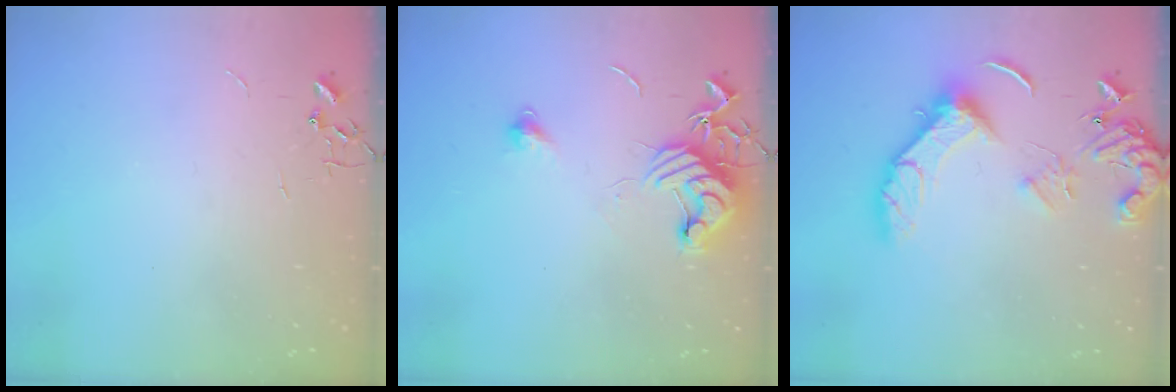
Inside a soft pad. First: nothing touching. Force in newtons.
{"total": 12.2, "press": 12.2, "slide": 1.3}
{"total": 14.5, "press": 14.4, "slide": 1.6}